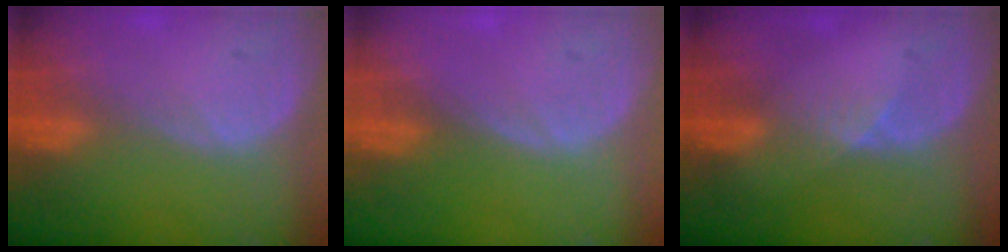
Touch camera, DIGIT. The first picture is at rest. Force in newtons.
{"total": 0.0}
{"total": 2.3, "press": 1.8, "slide": 1.4}